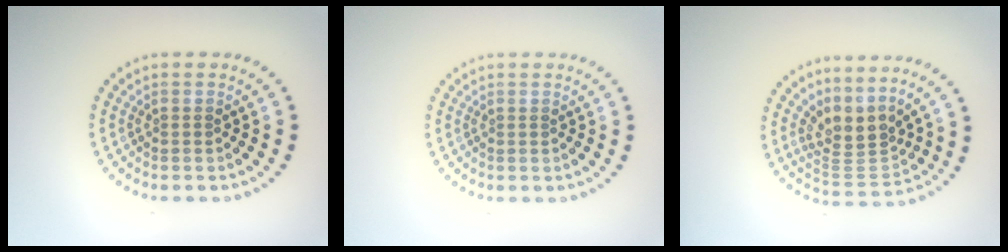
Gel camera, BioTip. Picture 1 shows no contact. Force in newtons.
{"total": 0.0}
{"total": 3.6, "press": 2.6, "slide": 2.5}